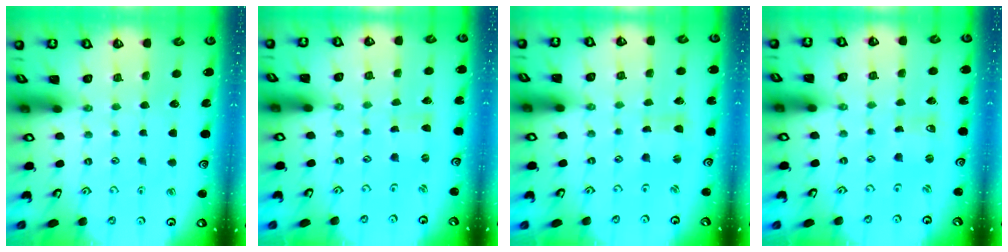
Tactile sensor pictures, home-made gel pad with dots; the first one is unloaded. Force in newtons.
{"total": 0.0}
{"total": 1.0, "press": 1.0, "slide": 0.2}
{"total": 1.5, "press": 1.5, "slide": 0.1}